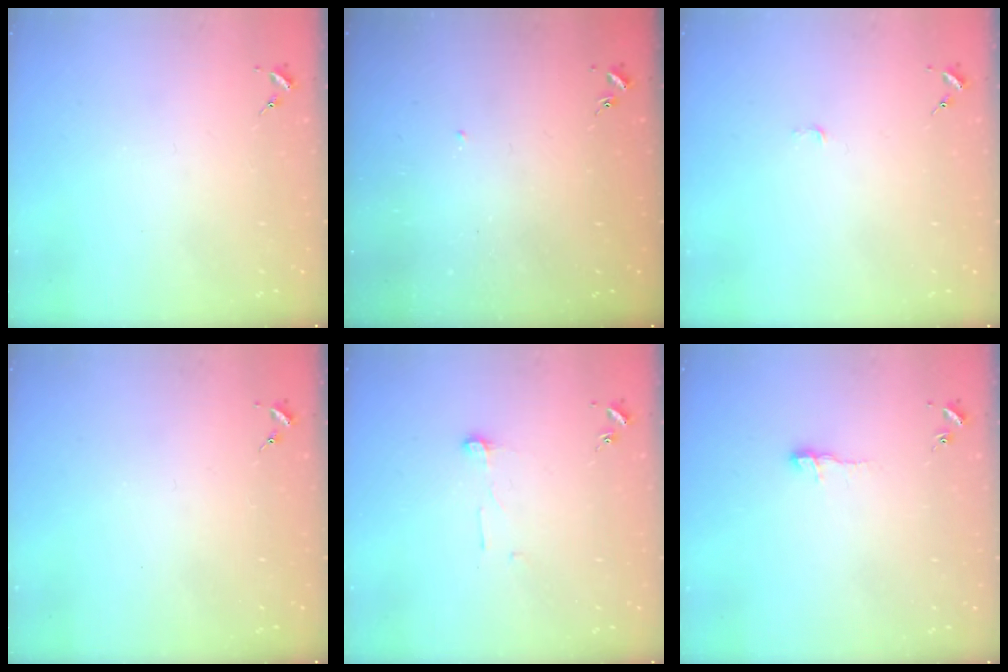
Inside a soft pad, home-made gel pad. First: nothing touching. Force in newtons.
{"total": 4.0, "press": 4.0, "slide": 0.3}
{"total": 2.3, "press": 2.3, "slide": 0.3}
{"total": 0.0}
{"total": 5.4, "press": 5.4, "slide": 0.4}
{"total": 5.7, "press": 5.6, "slide": 0.6}